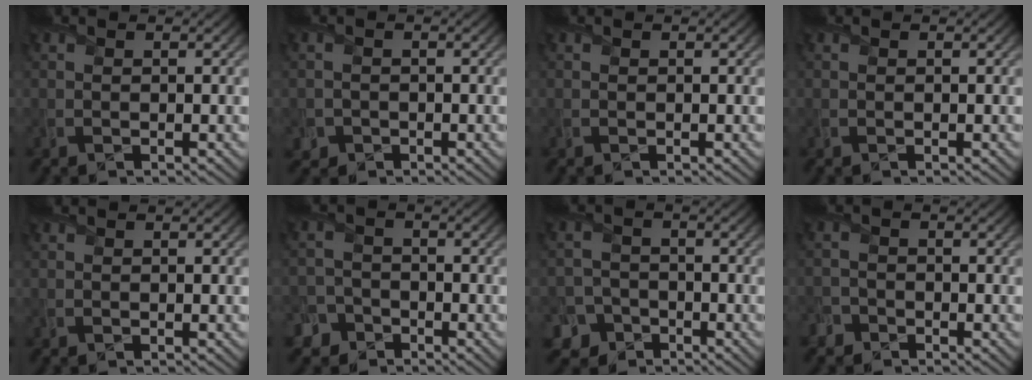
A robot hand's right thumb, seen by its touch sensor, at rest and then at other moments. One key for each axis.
{"total": 1.7, "fx": -0.9, "fy": 1.4, "fz": 0.1, "tx": 0.006, "ty": -0.005, "tz": -0.020}
{"total": 0.0}
{"total": 0.0}
{"total": 0.0}
{"total": 4.3, "fx": -3.3, "fy": 2.8, "fz": 0.5, "tx": 0.002, "ty": 0.001, "tz": -0.068}
{"total": 5.4, "fx": -3.7, "fy": 3.8, "fz": 0.8, "tx": 0.001, "ty": -0.004, "tz": -0.077}
{"total": 2.0, "fx": -1.6, "fy": 1.2, "fz": 0.1, "tx": 0.002, "ty": 0.001, "tz": -0.041}